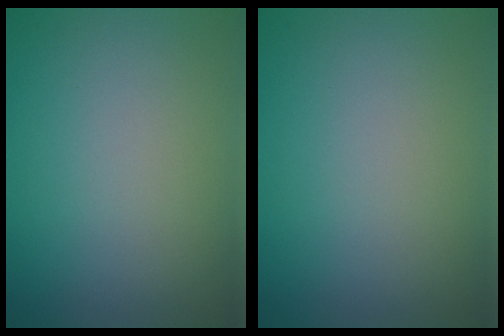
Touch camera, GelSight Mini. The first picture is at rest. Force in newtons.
{"total": 0.0}